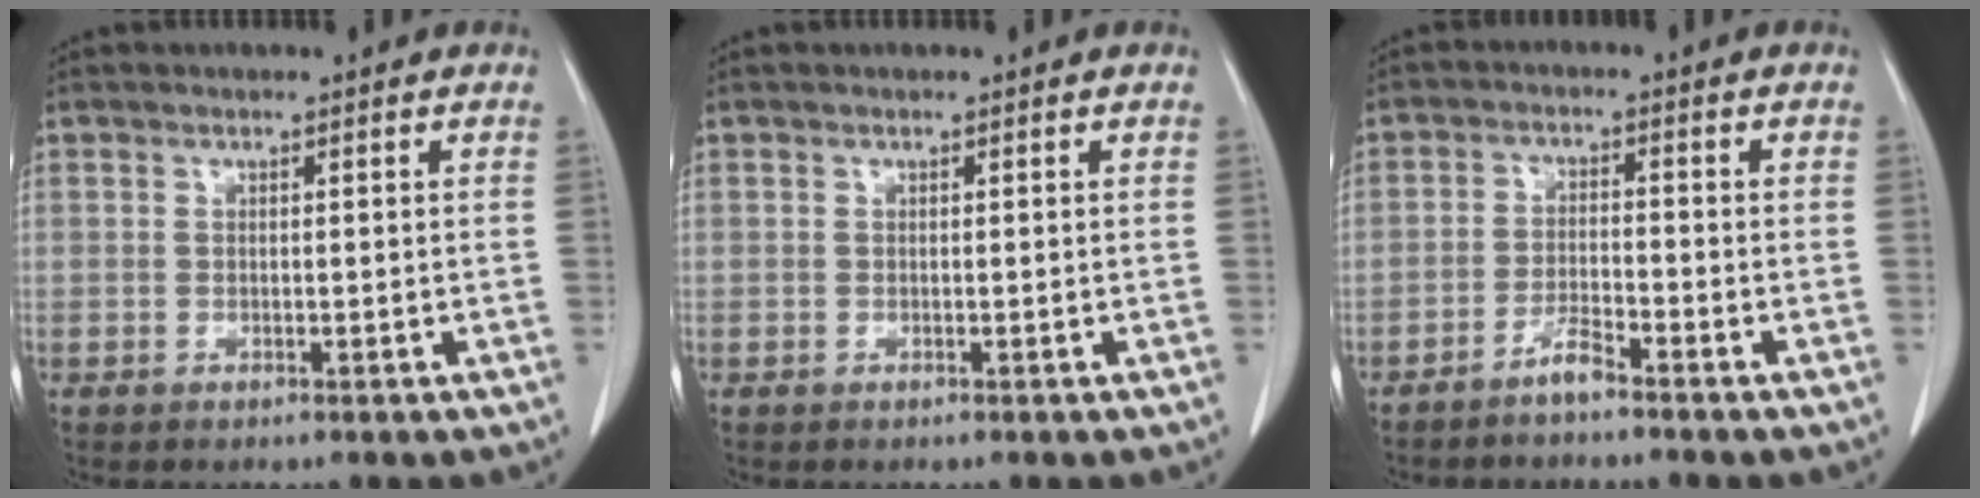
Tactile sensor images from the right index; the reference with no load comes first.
{"total": 0.0}
{"total": 3.0, "force": [-2.6, 0.0, 1.5], "torque": [-0.032, -0.003, -0.051]}